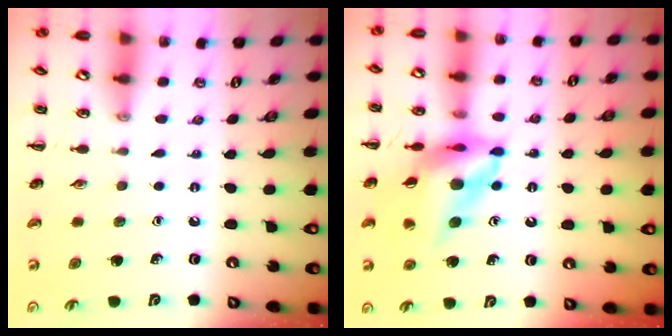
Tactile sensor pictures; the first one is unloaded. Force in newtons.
{"total": 14.2, "press": 13.5, "slide": 4.6}